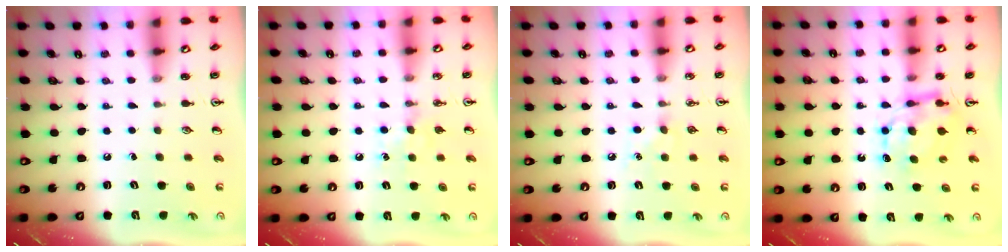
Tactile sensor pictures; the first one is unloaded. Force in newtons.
{"total": 5.1, "press": 5.0, "slide": 0.7}
{"total": 4.4, "press": 4.4, "slide": 0.7}
{"total": 7.0, "press": 6.9, "slide": 0.6}